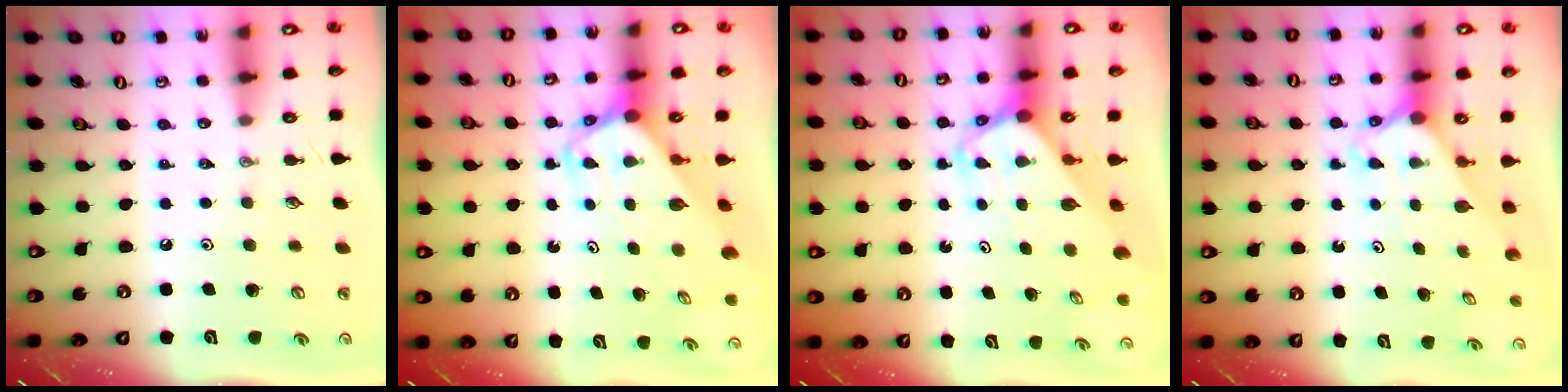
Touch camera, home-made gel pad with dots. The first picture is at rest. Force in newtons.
{"total": 3.0, "press": 3.0, "slide": 0.1}
{"total": 3.0, "press": 3.0, "slide": 0.1}
{"total": 2.4, "press": 2.4, "slide": 0.3}